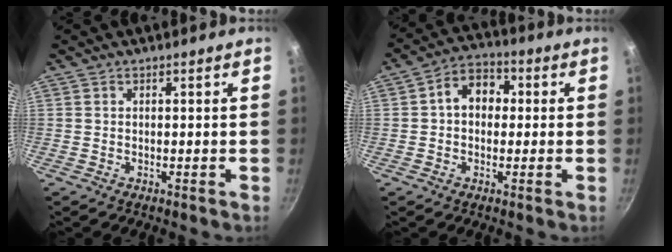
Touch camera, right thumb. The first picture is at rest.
{"total": 8.0, "force": [0.8, 6.1, 5.1], "torque": [-0.042, 0.019, -0.002]}